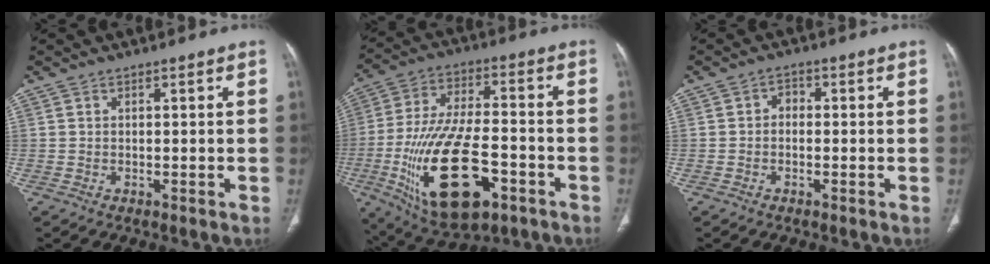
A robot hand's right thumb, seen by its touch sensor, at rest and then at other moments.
{"total": 23.0, "force": [-8.1, 10.6, 18.7], "torque": [-0.358, 0.022, -0.121]}
{"total": 1.9, "force": [-0.3, 1.5, 1.1], "torque": [-0.008, 0.009, -0.012]}